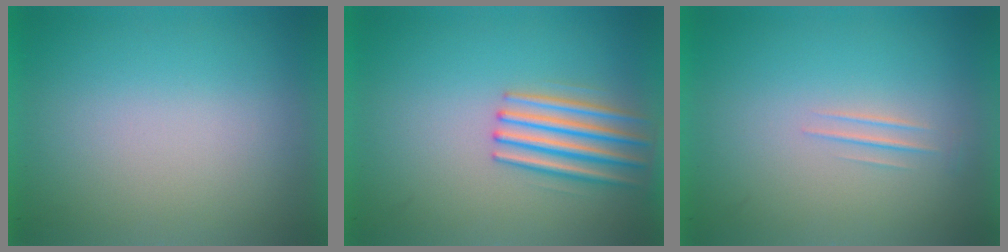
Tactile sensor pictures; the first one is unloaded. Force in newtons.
{"total": 3.8}
{"total": 1.0}